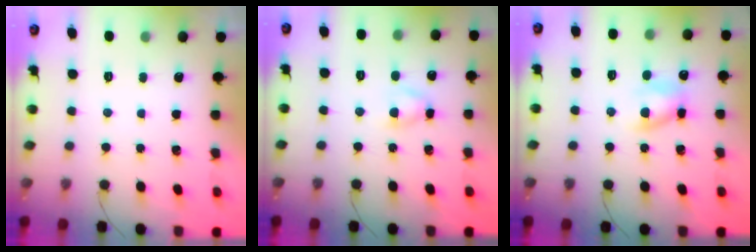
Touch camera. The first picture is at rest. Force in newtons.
{"total": 3.4, "press": 3.3, "slide": 0.7}
{"total": 7.2, "press": 7.0, "slide": 1.7}